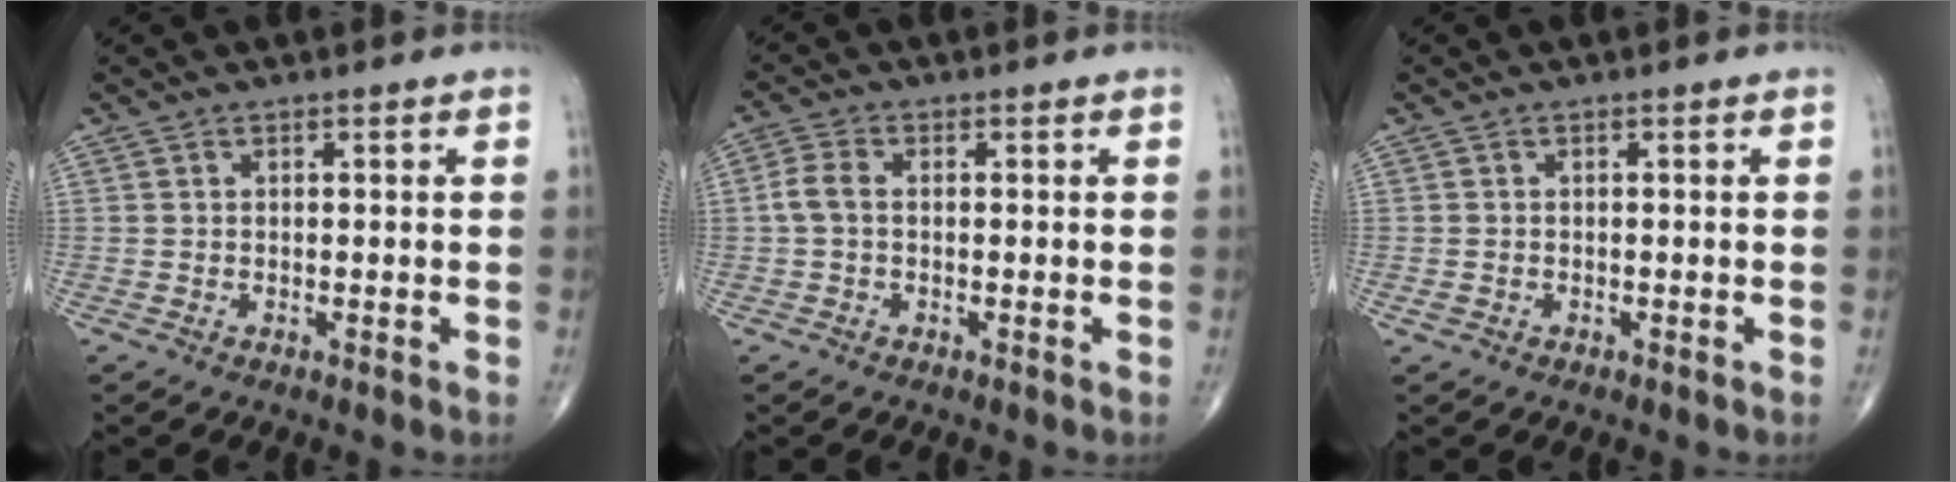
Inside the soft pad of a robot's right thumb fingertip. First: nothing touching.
{"total": 3.4, "force": [-0.2, 2.1, 2.6], "torque": [-0.061, 0.008, -0.009]}
{"total": 0.9, "force": [-0.4, 0.7, 0.4], "torque": [-0.013, 0.003, -0.005]}